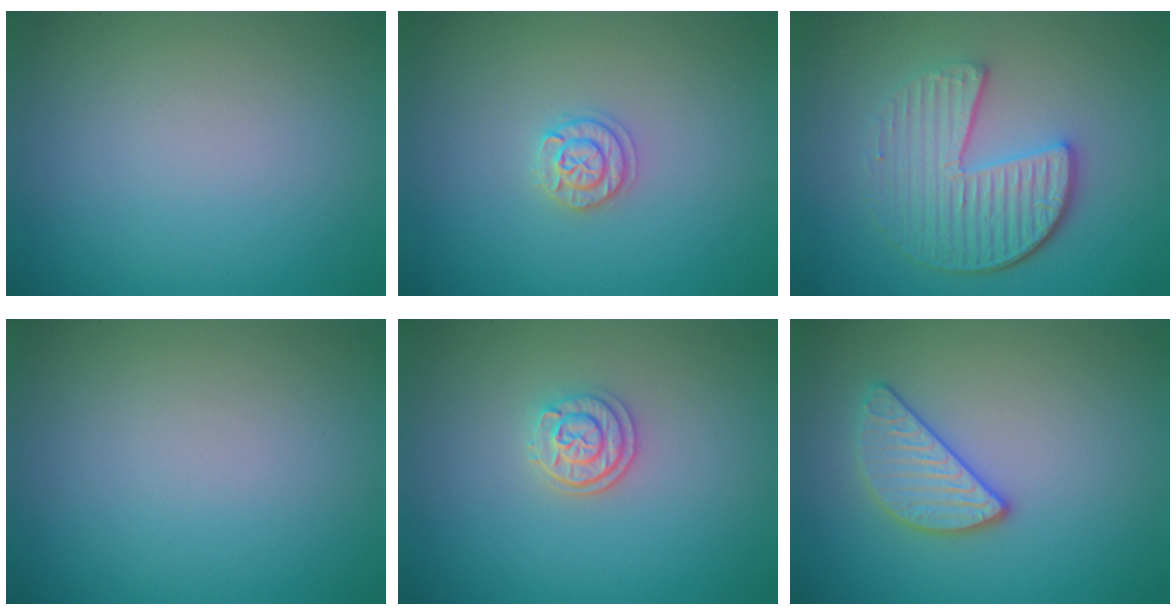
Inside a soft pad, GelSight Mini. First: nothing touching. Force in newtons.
{"total": 1.7, "press": 1.7, "slide": 0.2}
{"total": 5.4, "press": 4.1, "slide": 3.6}
{"total": 0.0}
{"total": 2.4, "press": 2.1, "slide": 1.1}
{"total": 2.8, "press": 2.7, "slide": 0.4}